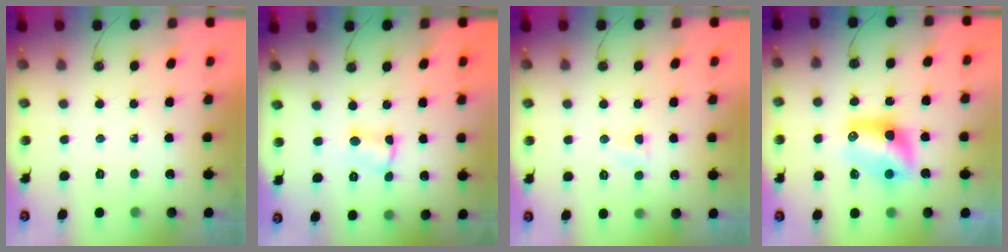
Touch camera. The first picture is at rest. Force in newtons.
{"total": 2.6, "press": 2.6, "slide": 0.5}
{"total": 3.0, "press": 3.0, "slide": 0.3}
{"total": 10.5, "press": 10.4, "slide": 1.5}